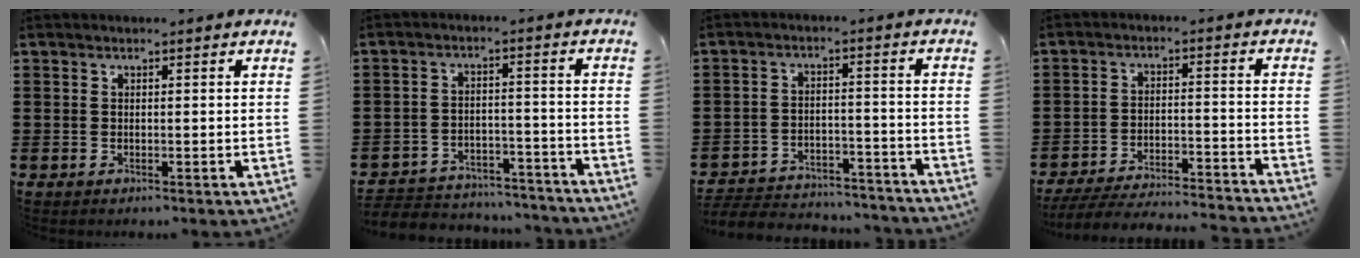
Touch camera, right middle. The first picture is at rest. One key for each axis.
{"total": 4.7, "fx": -4.6, "fy": 0.9, "fz": 0.2, "tx": -0.006, "ty": 0.009, "tz": -0.095}
{"total": 4.8, "fx": -4.7, "fy": 0.8, "fz": 0.6, "tx": -0.018, "ty": 0.006, "tz": -0.099}
{"total": 5.8, "fx": -5.6, "fy": 0.3, "fz": 1.5, "tx": -0.035, "ty": -0.003, "tz": -0.112}